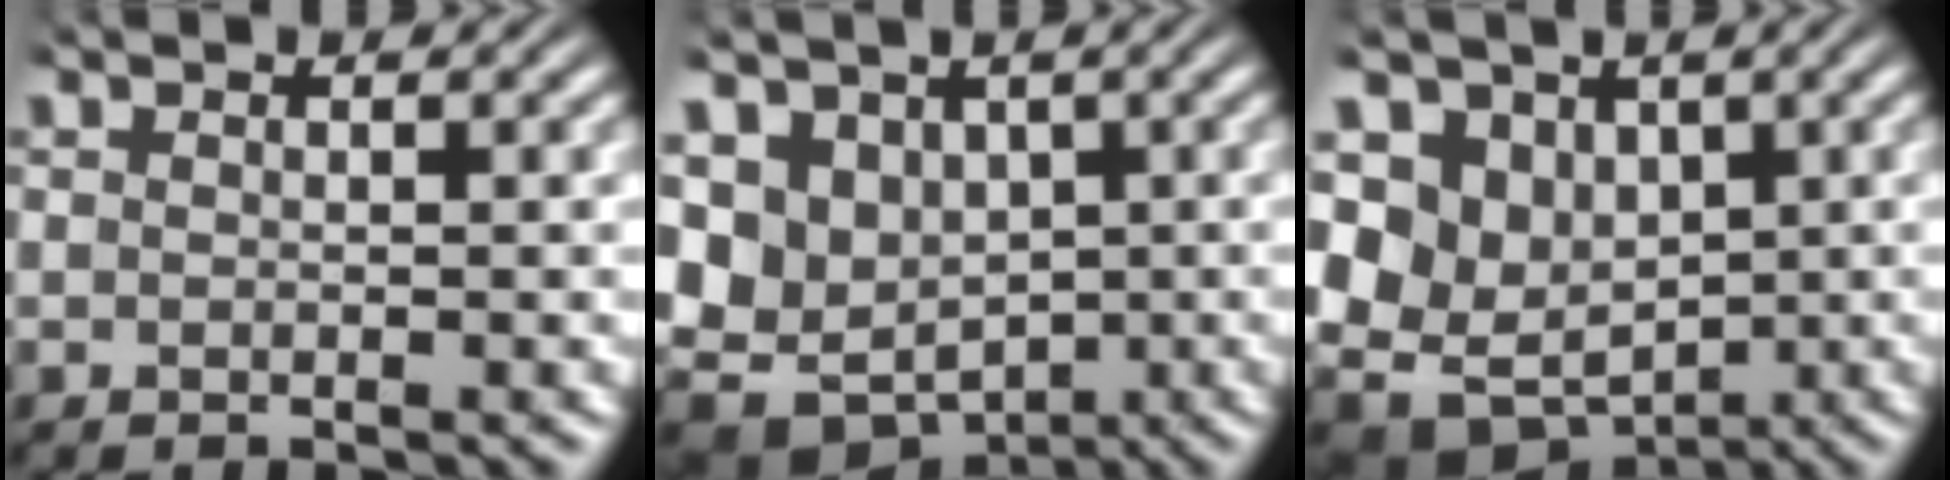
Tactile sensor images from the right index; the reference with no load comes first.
{"total": 11.0, "force": [-1.9, 9.4, 5.4], "torque": [-0.146, -0.056, -0.013]}
{"total": 12.8, "force": [-1.3, 11.1, 6.3], "torque": [-0.162, -0.051, -0.009]}